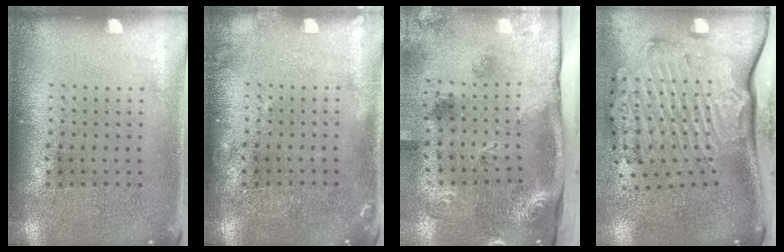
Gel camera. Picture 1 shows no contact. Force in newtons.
{"total": 1.0, "press": 1.0, "slide": 0.3}
{"total": 2.8, "press": 1.9, "slide": 2.1}
{"total": 3.6, "press": 2.5, "slide": 2.6}